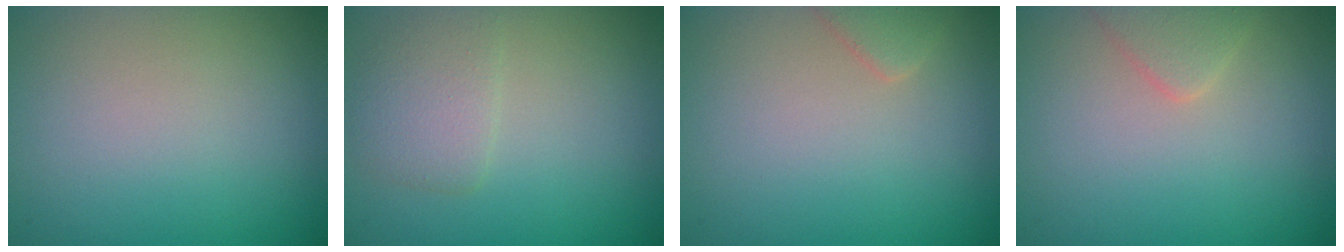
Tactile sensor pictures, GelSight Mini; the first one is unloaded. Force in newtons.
{"total": 2.4, "press": 2.4, "slide": 0.0}
{"total": 1.4, "press": 1.4, "slide": 0.1}
{"total": 1.6, "press": 1.6, "slide": 0.1}